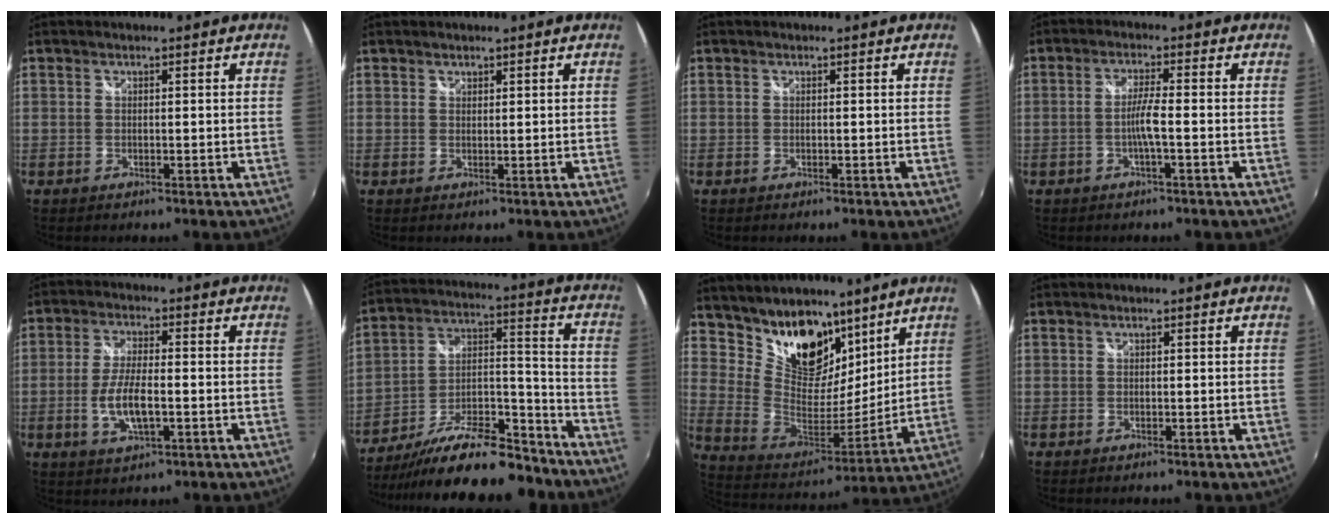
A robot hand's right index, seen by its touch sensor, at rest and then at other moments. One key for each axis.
{"total": 0.8, "fx": 0.7, "fy": 0.4, "fz": 0.0, "tx": 0.002, "ty": 0.001, "tz": 0.012}
{"total": 0.0}
{"total": 3.6, "fx": -1.2, "fy": -0.4, "fz": 3.4, "tx": -0.067, "ty": 0.001, "tz": -0.023}
{"total": 8.0, "fx": -2.0, "fy": 2.8, "fz": 7.2, "tx": -0.148, "ty": -0.006, "tz": -0.035}
{"total": 21.9, "fx": -17.1, "fy": 6.8, "fz": 11.9, "tx": -0.211, "ty": -0.002, "tz": -0.264}
{"total": 17.5, "fx": 11.9, "fy": 10.2, "fz": 7.8, "tx": -0.170, "ty": 0.007, "tz": 0.222}
{"total": 0.0}